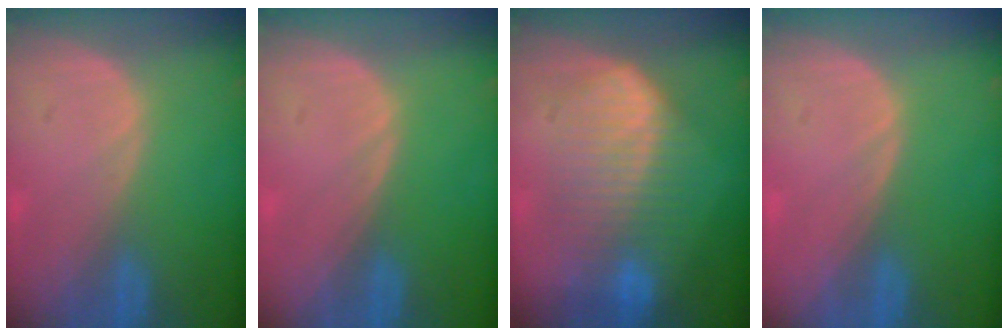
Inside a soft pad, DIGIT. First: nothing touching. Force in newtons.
{"total": 0.0}
{"total": 8.7, "press": 8.7, "slide": 0.2}
{"total": 0.0}